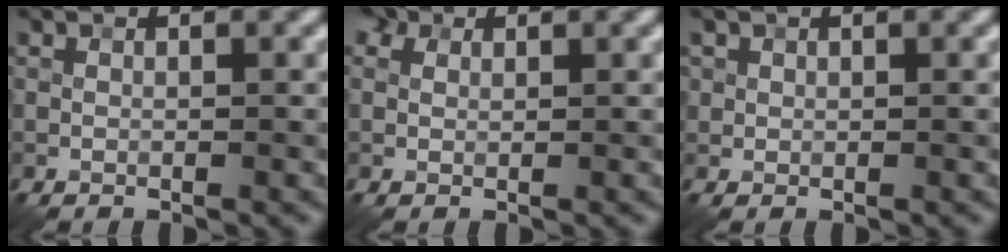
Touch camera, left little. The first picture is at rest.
{"total": 1.6, "force": [1.1, 1.1, 0.5], "torque": [-0.009, 0.003, 0.002]}
{"total": 0.9, "force": [0.3, 0.8, -0.1], "torque": [0.009, 0.001, 0.000]}